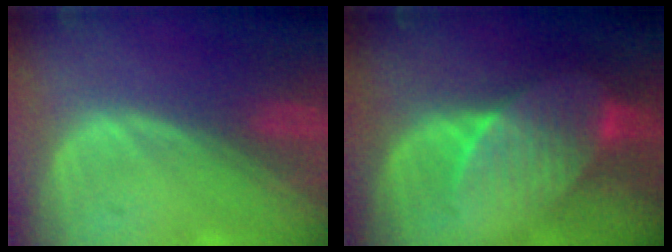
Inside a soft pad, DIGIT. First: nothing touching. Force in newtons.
{"total": 8.4, "press": 7.5, "slide": 3.8}